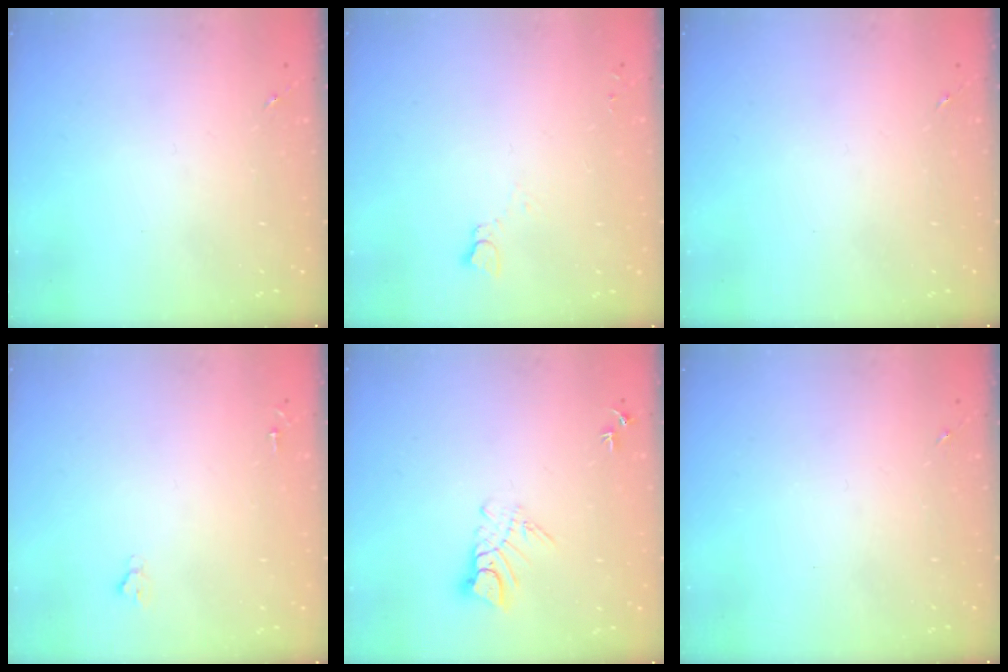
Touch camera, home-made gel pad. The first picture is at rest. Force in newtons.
{"total": 2.5, "press": 2.5, "slide": 0.1}
{"total": 0.0}
{"total": 1.9, "press": 1.9, "slide": 0.2}
{"total": 6.5, "press": 6.5, "slide": 0.5}
{"total": 0.0}